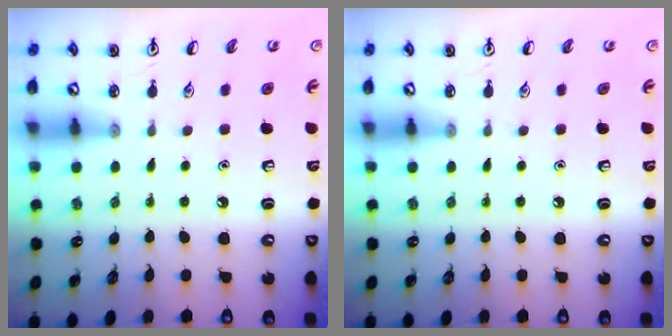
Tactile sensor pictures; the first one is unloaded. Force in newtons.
{"total": 0.0}